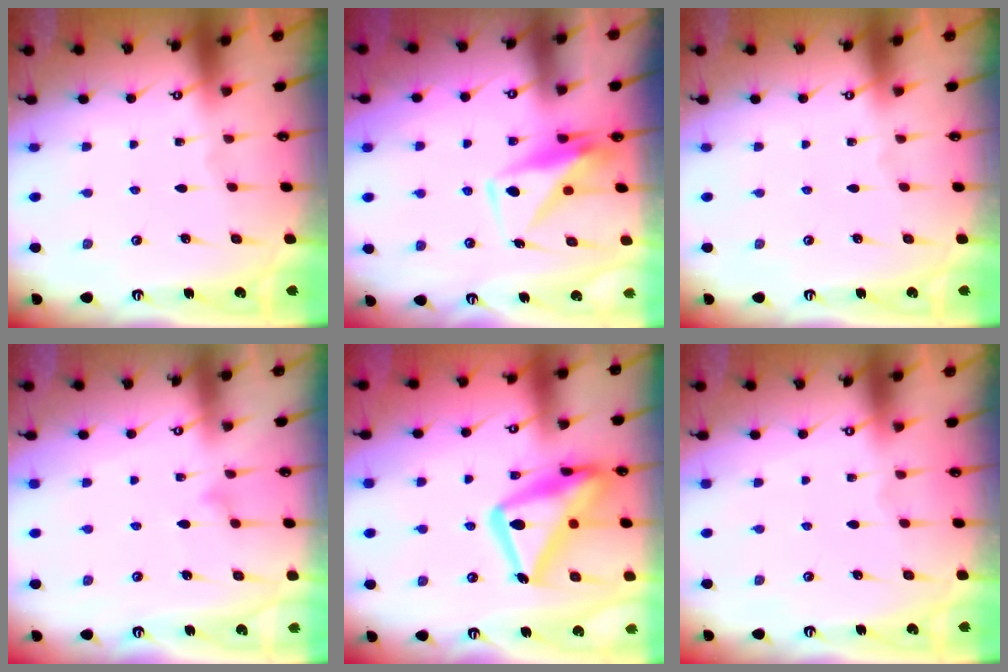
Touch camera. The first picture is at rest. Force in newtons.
{"total": 9.3, "press": 9.2, "slide": 0.8}
{"total": 0.0}
{"total": 9.8, "press": 9.8, "slide": 0.4}
{"total": 23.0, "press": 22.9, "slide": 1.9}
{"total": 4.0, "press": 4.0, "slide": 0.1}